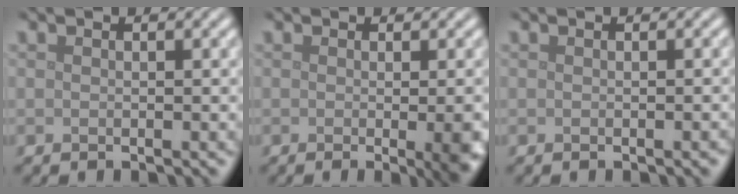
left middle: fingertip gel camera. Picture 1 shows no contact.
{"total": 4.5, "force": [-0.8, 1.5, 4.2], "torque": [-0.040, -0.009, -0.007]}
{"total": 0.6, "force": [-0.3, 0.1, 0.5], "torque": [-0.004, 0.000, -0.002]}